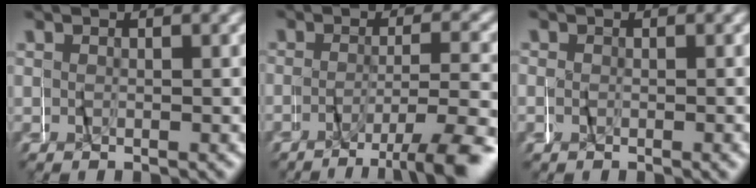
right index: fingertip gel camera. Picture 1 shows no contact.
{"total": 5.7, "force": [-4.5, 0.1, 3.5], "torque": [-0.053, -0.010, -0.077]}
{"total": 0.5, "force": [-0.1, 0.5, -0.2], "torque": [0.001, 0.000, -0.004]}